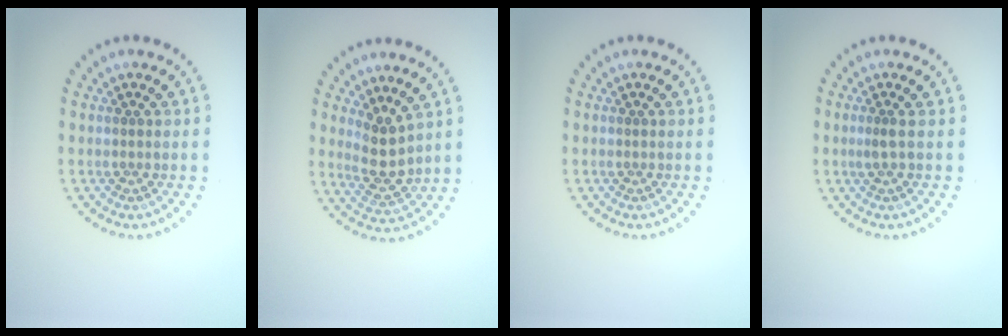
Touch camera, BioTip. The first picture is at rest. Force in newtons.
{"total": 2.9, "press": 2.5, "slide": 1.4}
{"total": 0.0}
{"total": 0.9, "press": 0.5, "slide": 0.7}